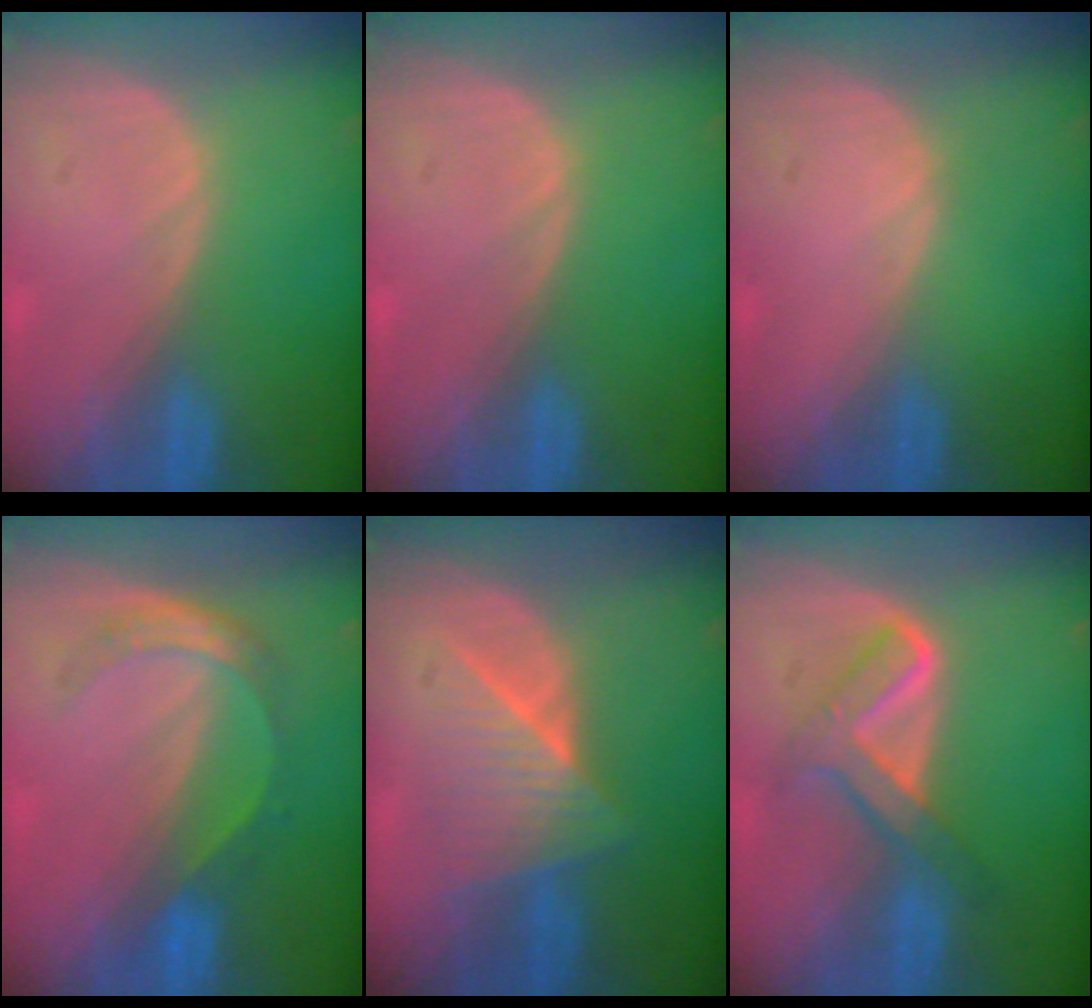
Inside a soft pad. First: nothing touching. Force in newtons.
{"total": 0.0}
{"total": 0.0}
{"total": 5.6, "press": 4.8, "slide": 2.8}
{"total": 6.5, "press": 6.4, "slide": 1.0}
{"total": 5.7, "press": 5.7, "slide": 0.3}